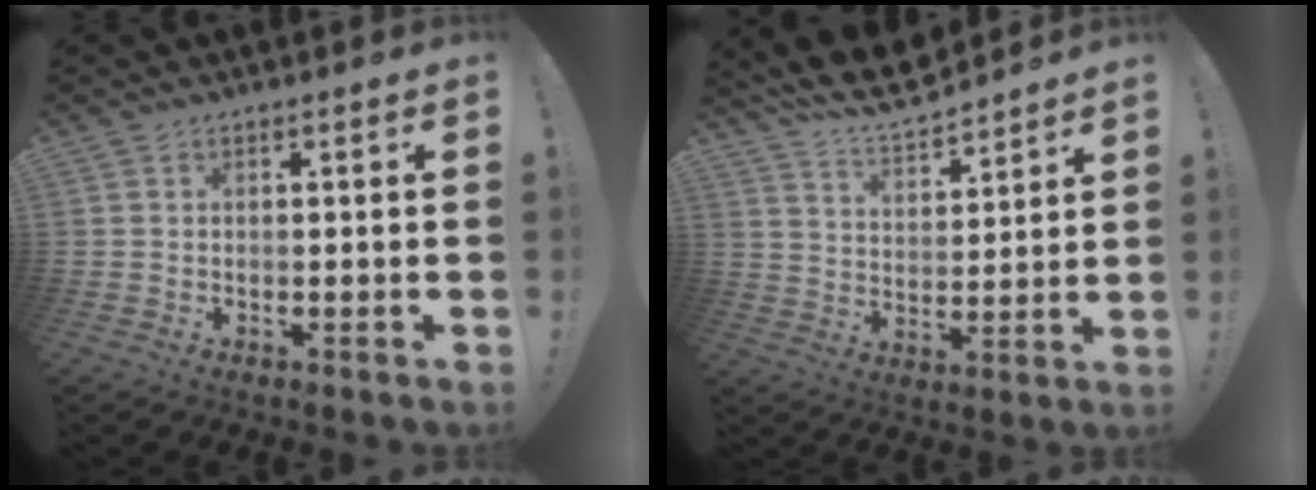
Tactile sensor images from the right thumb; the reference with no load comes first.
{"total": 10.0, "force": [9.2, 2.4, 3.4], "torque": [-0.077, -0.071, 0.168]}